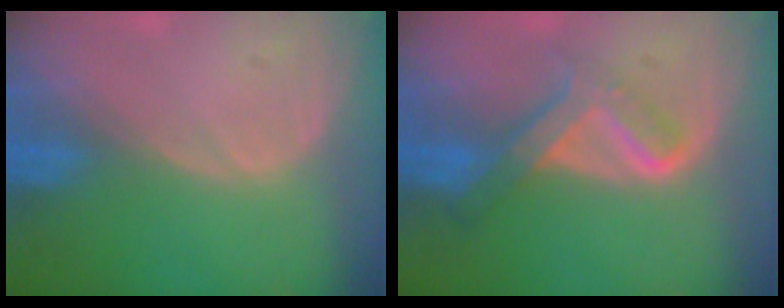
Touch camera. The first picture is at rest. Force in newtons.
{"total": 6.7, "press": 5.7, "slide": 3.6}